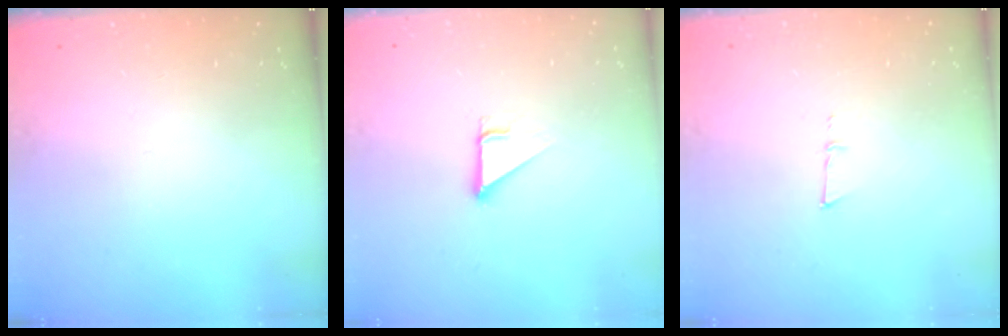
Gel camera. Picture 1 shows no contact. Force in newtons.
{"total": 2.7, "press": 2.7, "slide": 0.3}
{"total": 4.2, "press": 4.0, "slide": 1.1}